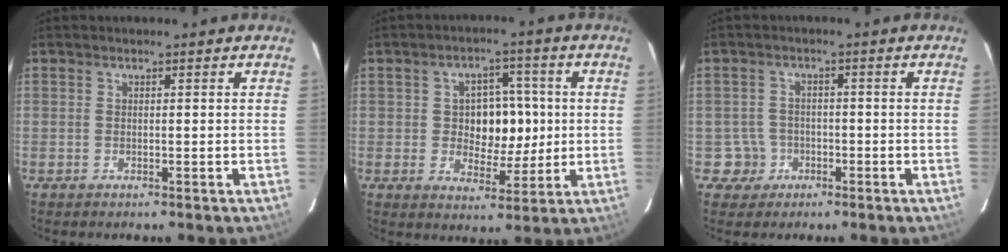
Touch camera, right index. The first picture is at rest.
{"total": 8.4, "force": [0.2, 6.4, 5.5], "torque": [-0.094, 0.010, 0.011]}
{"total": 4.3, "force": [-1.7, 3.9, -0.3], "torque": [-0.001, 0.020, -0.027]}